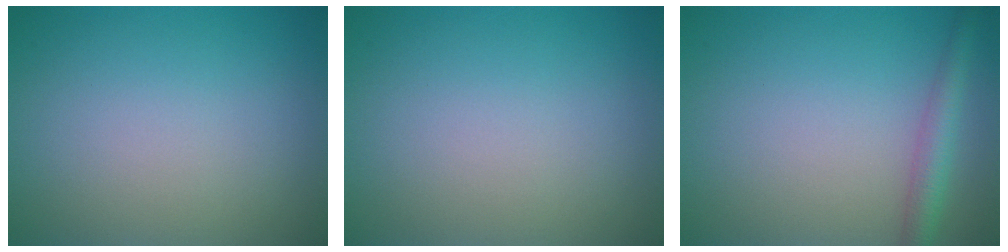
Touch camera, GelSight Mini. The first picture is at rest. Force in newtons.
{"total": 0.0}
{"total": 2.7, "press": 2.7, "slide": 0.1}